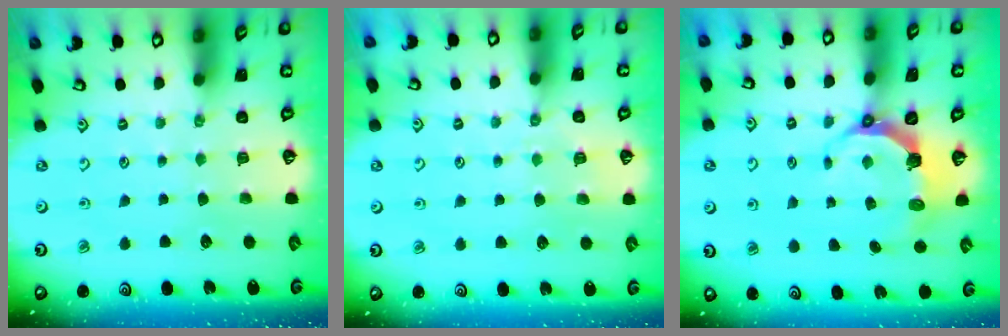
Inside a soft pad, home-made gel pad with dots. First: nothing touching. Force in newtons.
{"total": 2.9, "press": 2.8, "slide": 0.6}
{"total": 7.3, "press": 5.5, "slide": 4.8}